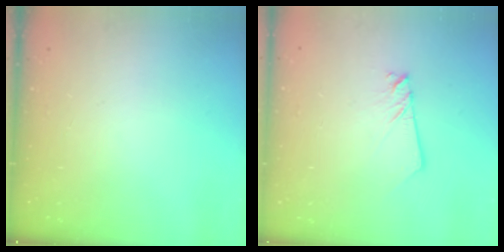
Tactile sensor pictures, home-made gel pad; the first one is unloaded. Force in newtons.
{"total": 2.4, "press": 2.4, "slide": 0.2}